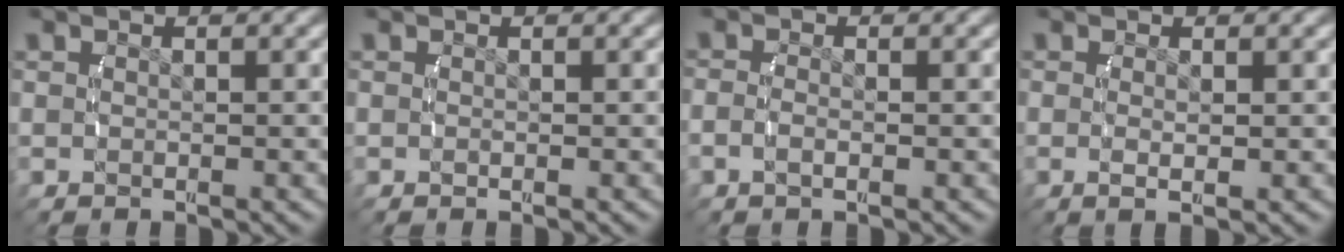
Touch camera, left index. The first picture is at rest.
{"total": 0.0}
{"total": 1.7, "force": [-0.7, 0.8, 1.3], "torque": [-0.039, -0.005, -0.013]}
{"total": 1.3, "force": [-0.2, 0.1, 1.3], "torque": [-0.036, -0.012, 0.002]}